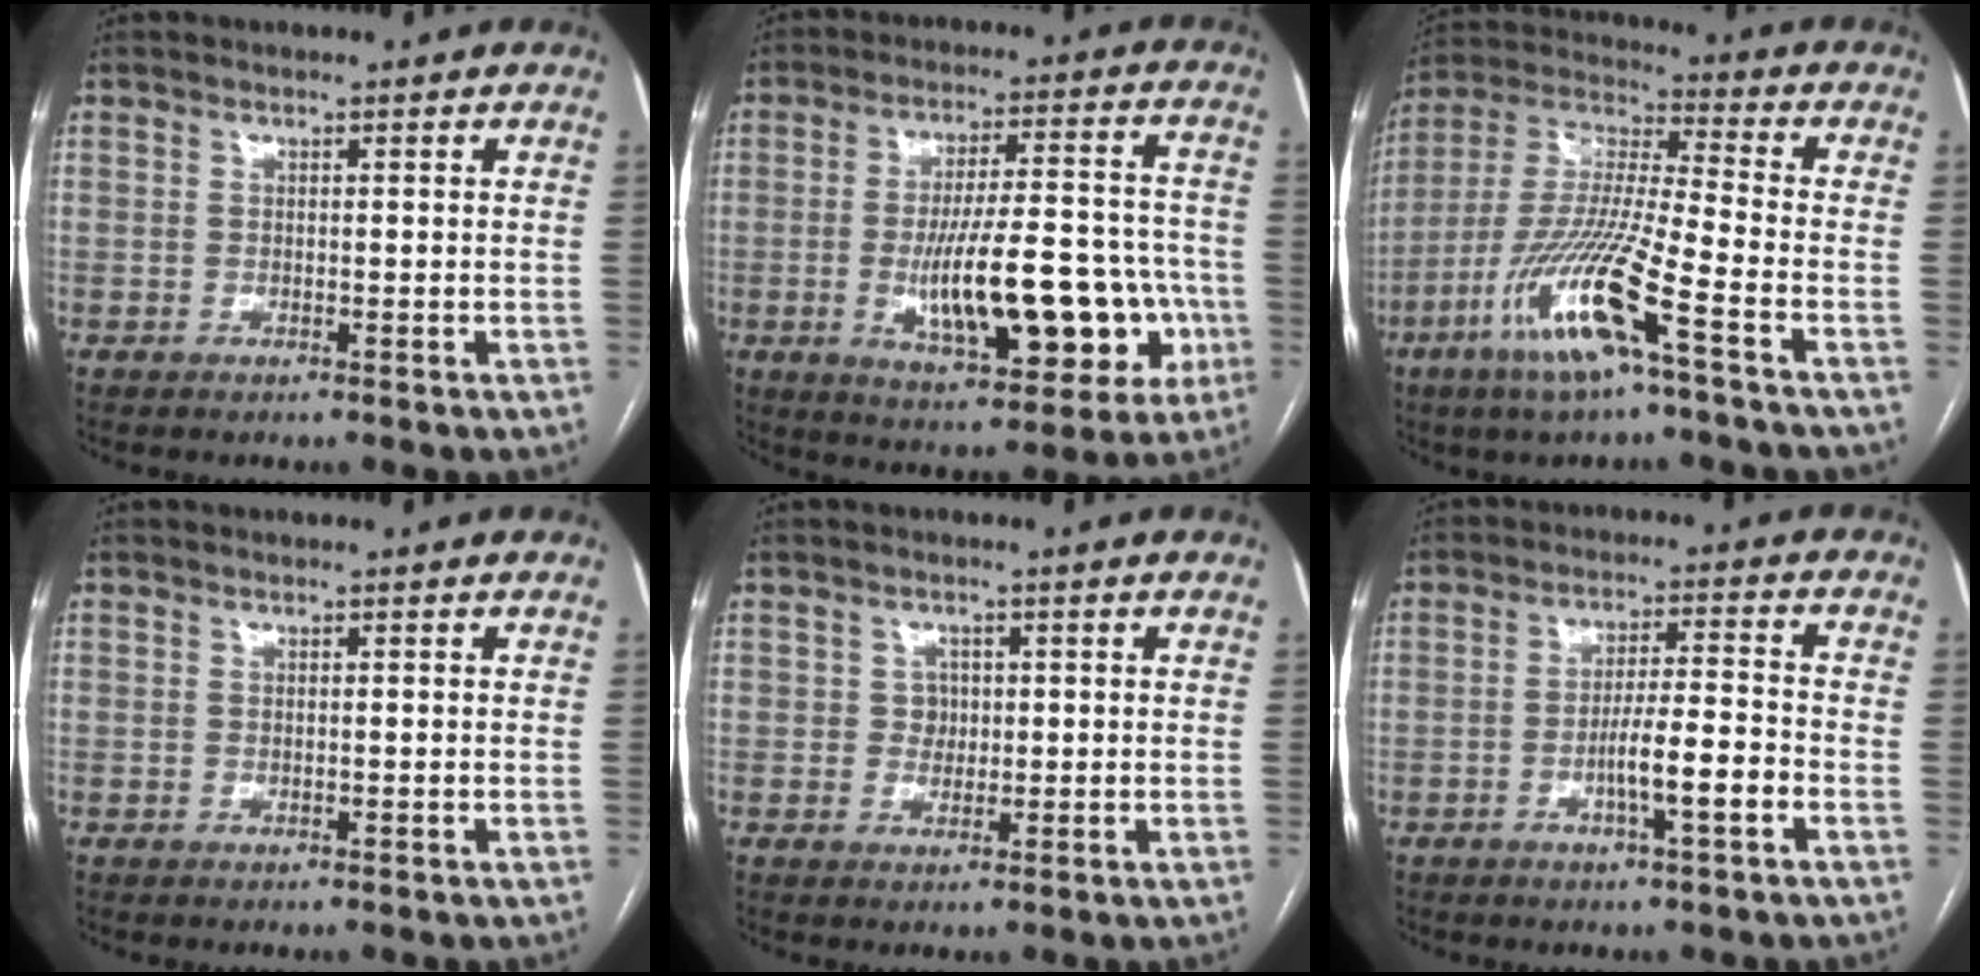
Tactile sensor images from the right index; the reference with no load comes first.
{"total": 18.4, "force": [-4.6, 5.8, 16.8], "torque": [-0.240, 0.021, -0.055]}
{"total": 15.5, "force": [-7.6, 0.6, 13.5], "torque": [-0.284, -0.018, -0.148]}
{"total": 0.0}
{"total": 1.8, "force": [0.2, 1.7, 0.6], "torque": [-0.005, 0.002, 0.003]}
{"total": 6.7, "force": [-2.7, 0.3, 6.2], "torque": [-0.108, 0.006, -0.046]}